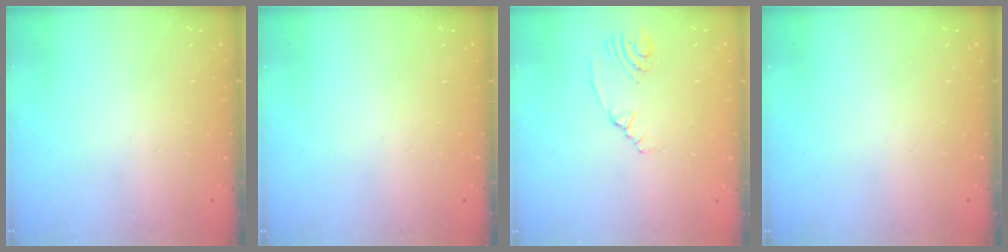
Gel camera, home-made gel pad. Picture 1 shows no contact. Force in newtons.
{"total": 0.0}
{"total": 2.4, "press": 2.0, "slide": 1.3}
{"total": 0.0}